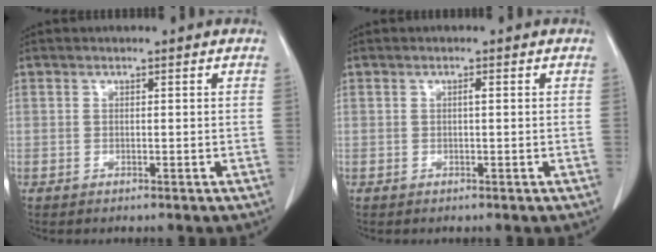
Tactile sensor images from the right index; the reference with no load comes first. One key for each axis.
{"total": 0.5, "fx": 0.1, "fy": 0.1, "fz": 0.5, "tx": -0.010, "ty": 0.001, "tz": 0.001}